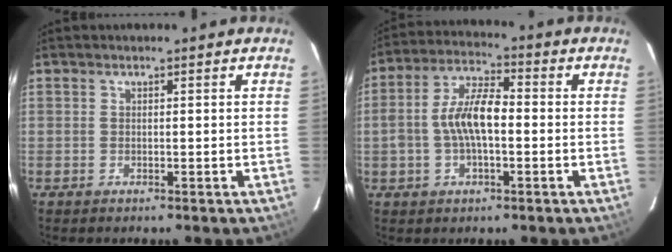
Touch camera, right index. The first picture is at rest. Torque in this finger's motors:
{"motor_torque": [0.36, -0.04, 0.30, 0.15]}